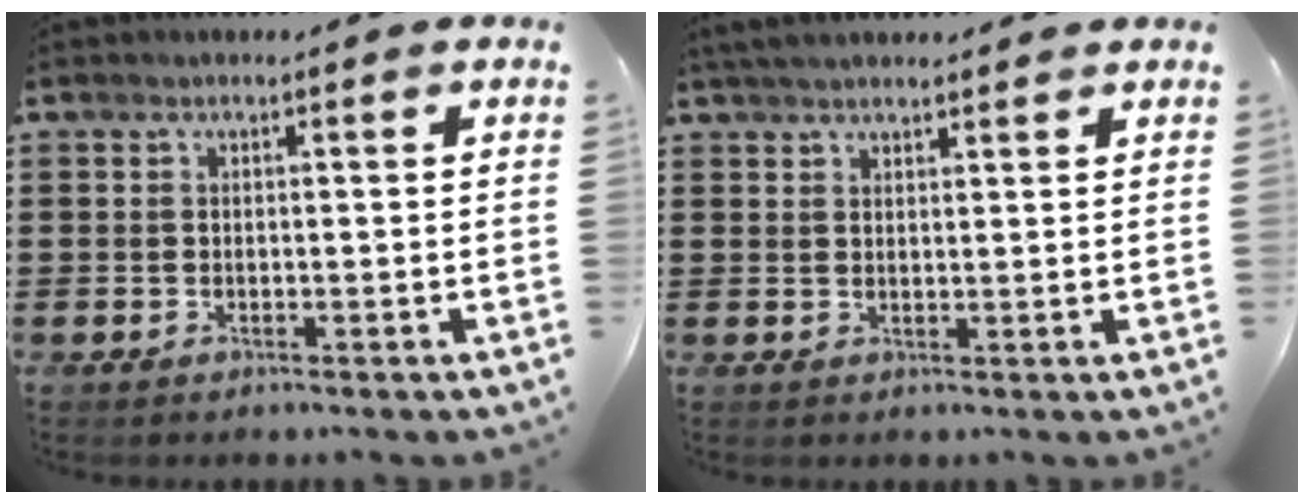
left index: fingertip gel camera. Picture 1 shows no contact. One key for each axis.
{"total": 3.1, "fx": 2.9, "fy": 0.5, "fz": 1.0, "tx": -0.026, "ty": 0.000, "tz": 0.055}